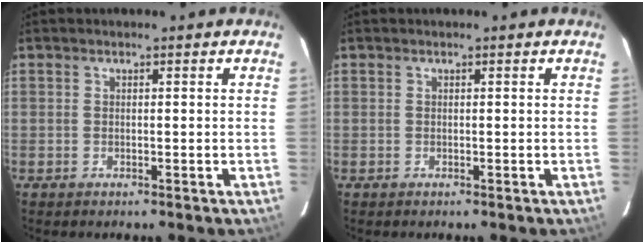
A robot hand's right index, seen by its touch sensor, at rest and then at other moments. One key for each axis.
{"total": 0.0}